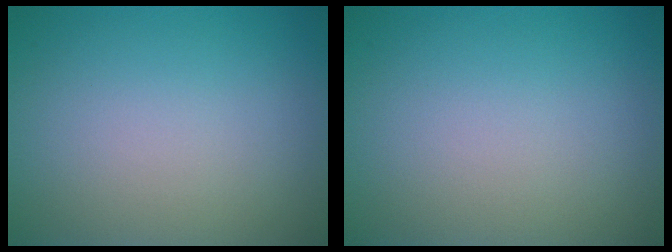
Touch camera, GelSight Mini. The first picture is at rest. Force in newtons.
{"total": 0.0}